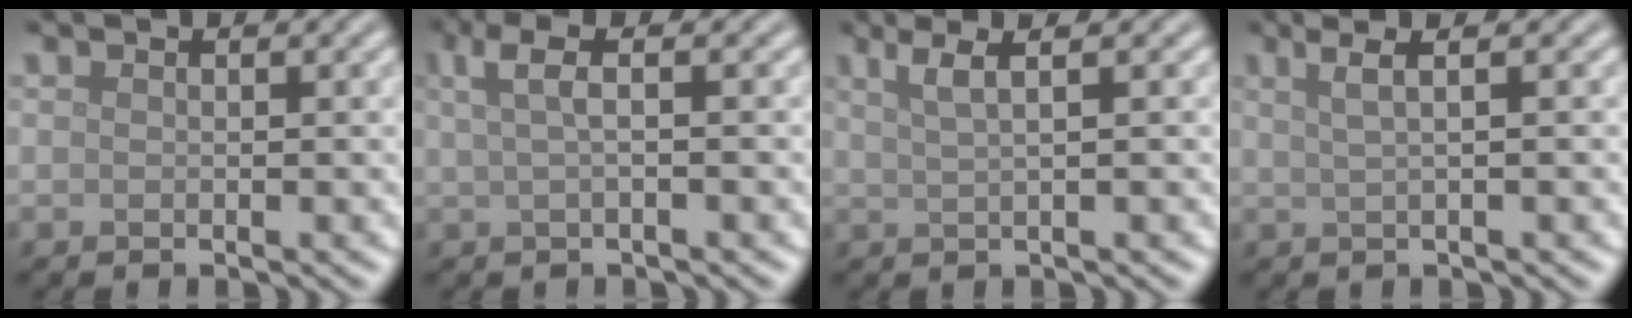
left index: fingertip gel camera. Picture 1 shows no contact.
{"total": 3.0, "force": [1.0, 0.9, 2.7], "torque": [-0.044, 0.007, 0.015]}
{"total": 3.0, "force": [1.6, 0.9, 2.4], "torque": [-0.030, 0.010, 0.016]}
{"total": 3.2, "force": [1.6, 1.1, 2.6], "torque": [-0.029, 0.011, 0.001]}